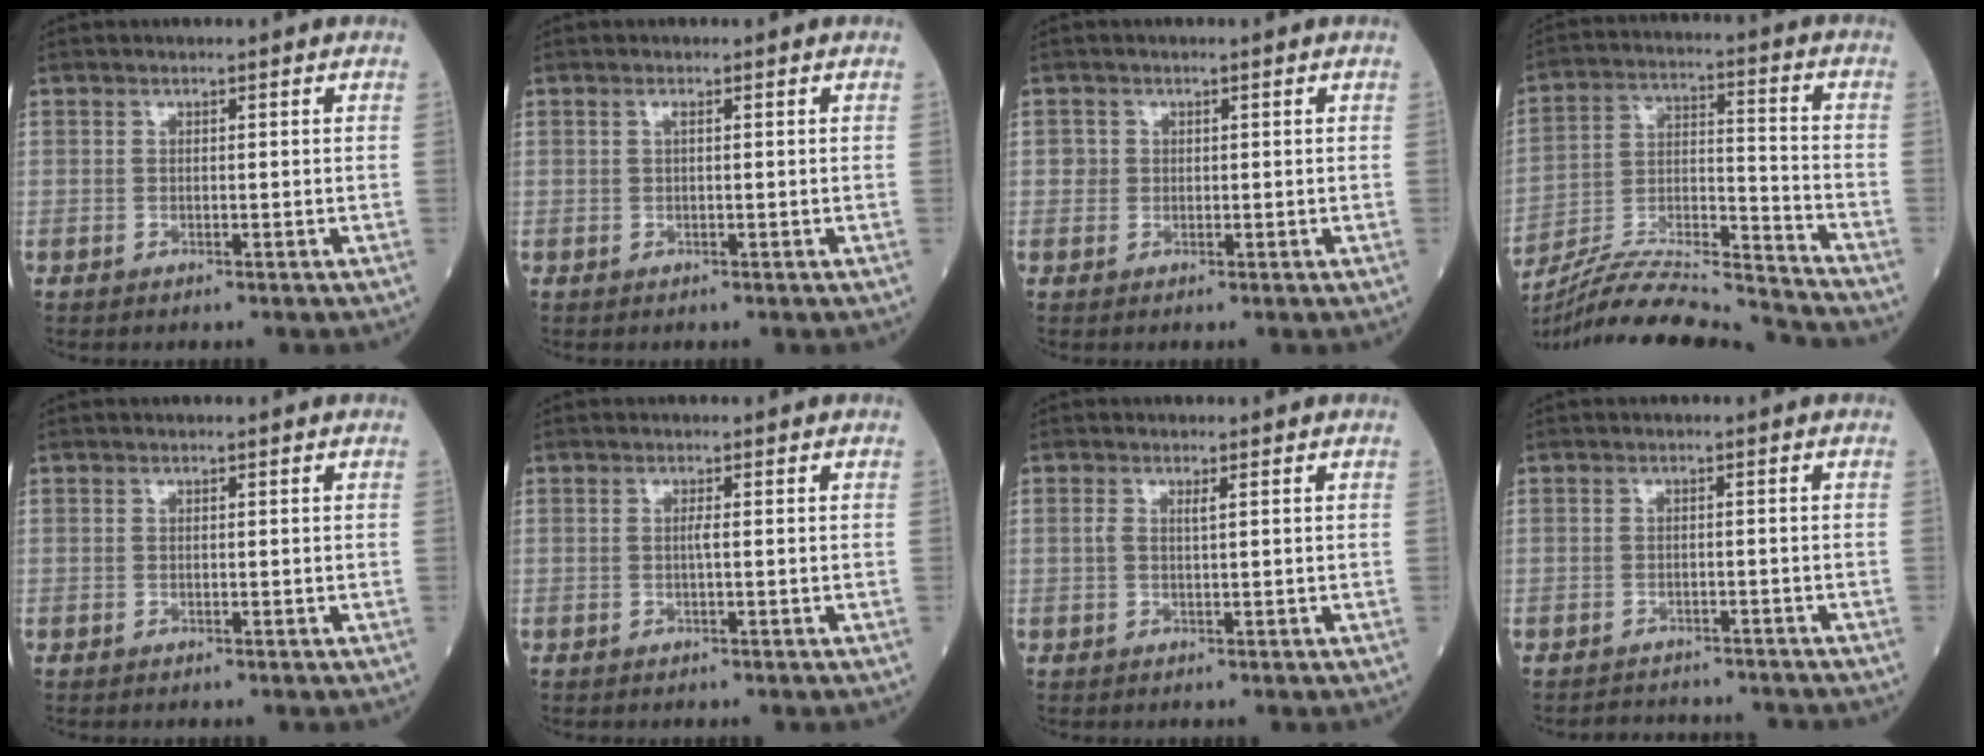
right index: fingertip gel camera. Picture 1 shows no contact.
{"total": 0.5, "force": [0.2, 0.0, 0.5], "torque": [-0.012, 0.000, 0.003]}
{"total": 1.5, "force": [0.3, 1.4, 0.2], "torque": [0.005, 0.002, 0.000]}
{"total": 20.1, "force": [-19.2, -0.5, 5.9], "torque": [-0.128, 0.001, -0.319]}
{"total": 0.0}
{"total": 0.7, "force": [-0.1, -0.2, 0.7], "torque": [-0.013, -0.001, -0.003]}
{"total": 1.3, "force": [0.5, 0.1, 1.2], "torque": [-0.035, 0.006, 0.009]}
{"total": 6.5, "force": [-6.3, 1.3, 0.6], "torque": [-0.005, 0.005, -0.078]}